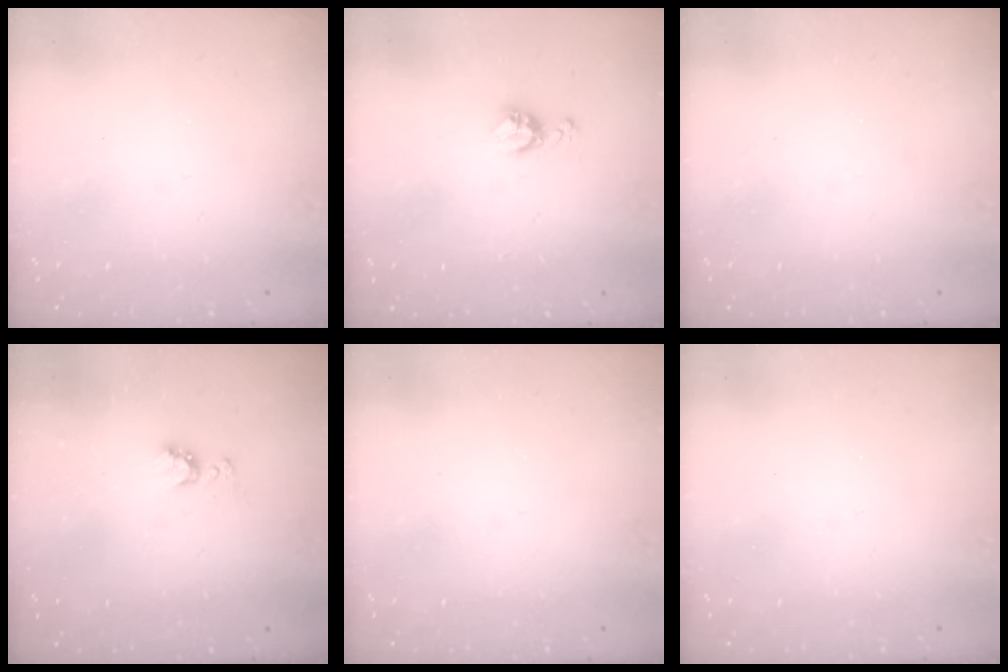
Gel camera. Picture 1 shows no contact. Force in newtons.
{"total": 5.2, "press": 5.2, "slide": 0.6}
{"total": 0.0}
{"total": 5.4, "press": 5.3, "slide": 0.7}
{"total": 0.0}
{"total": 0.0}